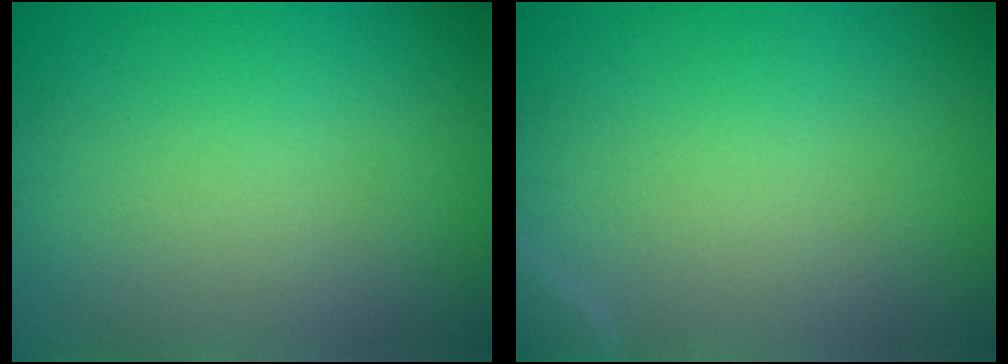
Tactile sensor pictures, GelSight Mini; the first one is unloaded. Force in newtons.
{"total": 1.1, "press": 1.1, "slide": 0.1}